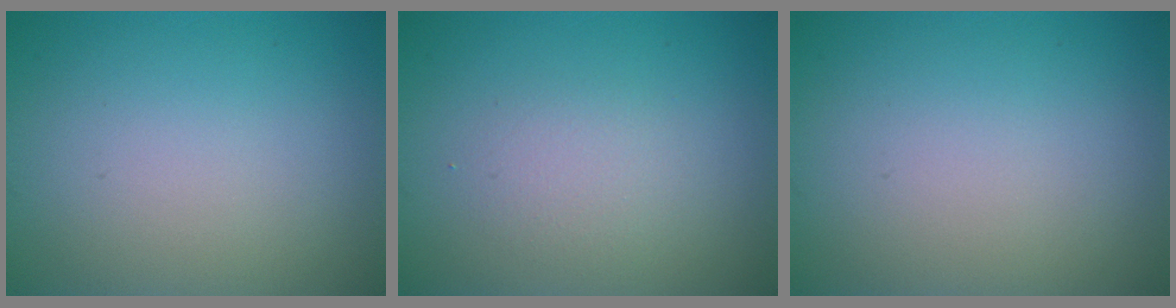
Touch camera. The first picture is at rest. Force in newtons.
{"total": 1.7, "press": 1.7, "slide": 0.2}
{"total": 0.0}